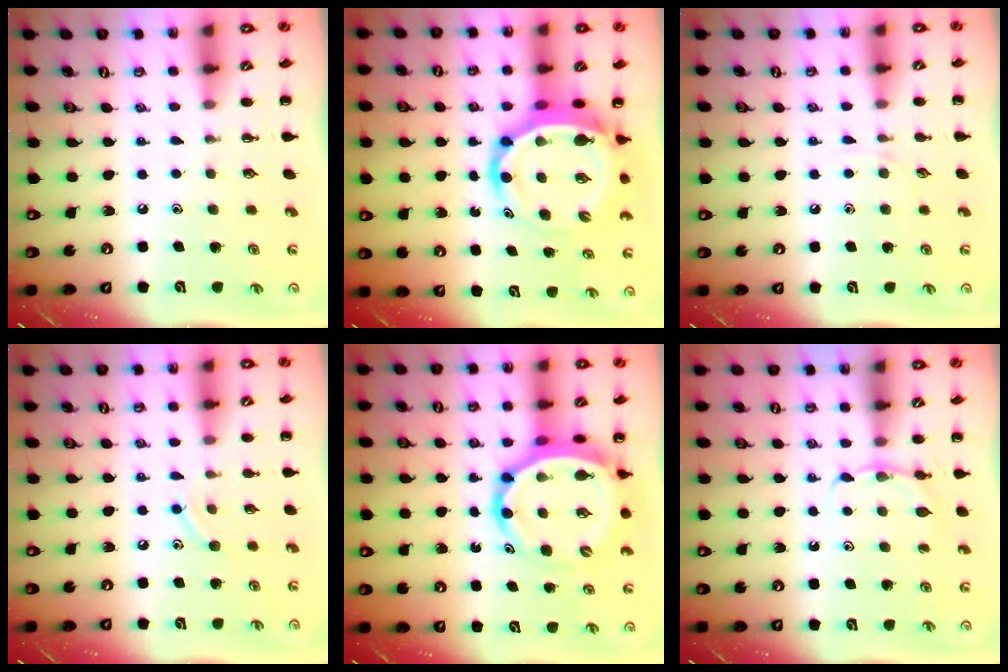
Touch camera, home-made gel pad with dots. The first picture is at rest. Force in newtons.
{"total": 10.4, "press": 9.9, "slide": 3.2}
{"total": 2.5, "press": 2.3, "slide": 0.9}
{"total": 8.4, "press": 8.3, "slide": 1.6}
{"total": 11.2, "press": 10.8, "slide": 3.0}
{"total": 5.5, "press": 5.2, "slide": 1.5}